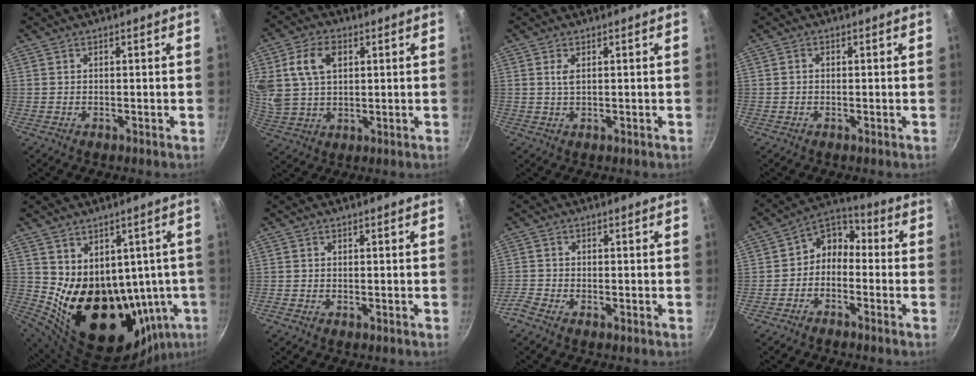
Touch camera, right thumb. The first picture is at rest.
{"total": 11.9, "force": [3.4, 8.0, 8.1], "torque": [-0.148, -0.002, 0.067]}
{"total": 1.7, "force": [0.5, 0.7, 1.4], "torque": [-0.029, -0.002, 0.011]}
{"total": 0.8, "force": [-0.1, 0.6, 0.4], "torque": [-0.007, 0.004, -0.002]}
{"total": 21.0, "force": [0.8, 15.1, 14.6], "torque": [-0.176, -0.029, 0.050]}
{"total": 0.0}
{"total": 2.3, "force": [-1.7, 0.9, 1.2], "torque": [-0.039, 0.010, -0.043]}
{"total": 6.7, "force": [-2.2, 5.1, 3.8], "torque": [-0.043, 0.051, -0.059]}